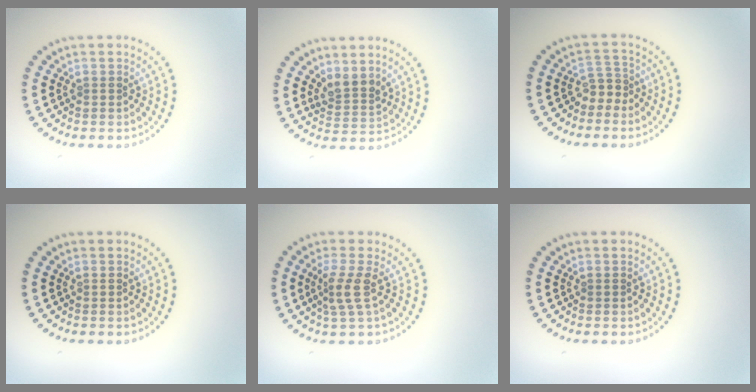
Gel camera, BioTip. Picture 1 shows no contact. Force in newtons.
{"total": 2.3, "press": 1.9, "slide": 1.4}
{"total": 1.8, "press": 1.2, "slide": 1.4}
{"total": 0.0}
{"total": 2.3, "press": 1.6, "slide": 1.7}
{"total": 0.0}